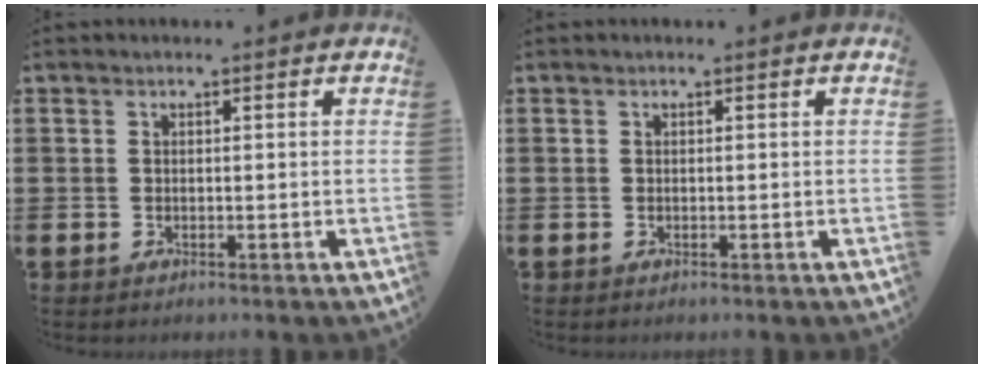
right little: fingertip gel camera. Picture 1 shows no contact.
{"total": 0.0}